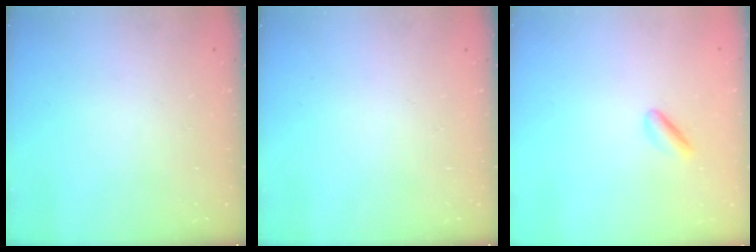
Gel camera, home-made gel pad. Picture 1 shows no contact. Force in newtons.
{"total": 0.0}
{"total": 2.8, "press": 2.6, "slide": 1.2}